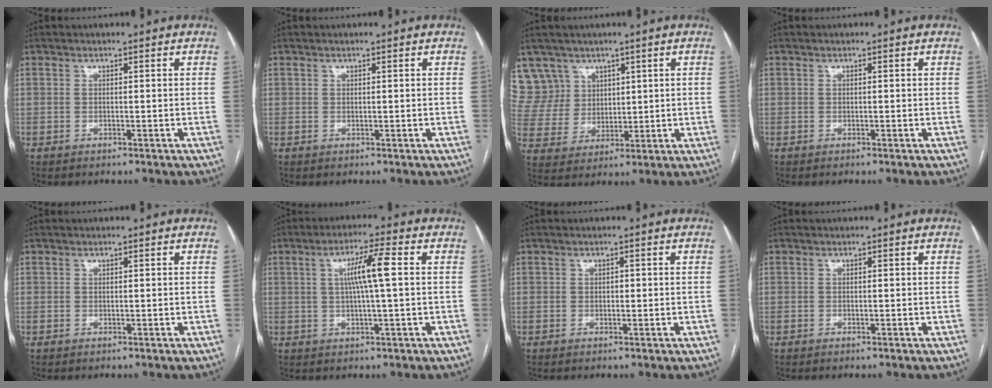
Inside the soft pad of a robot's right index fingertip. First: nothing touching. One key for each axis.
{"total": 0.0}
{"total": 8.4, "fx": 5.6, "fy": 6.2, "fz": -0.3, "tx": 0.005, "ty": 0.024, "tz": 0.123}
{"total": 0.0}
{"total": 0.0}
{"total": 6.6, "fx": 1.1, "fy": -0.2, "fz": 6.5, "tx": -0.115, "ty": 0.007, "tz": 0.020}
{"total": 0.7, "fx": 0.1, "fy": 0.6, "fz": 0.5, "tx": -0.004, "ty": 0.002, "tz": 0.000}
{"total": 0.0}